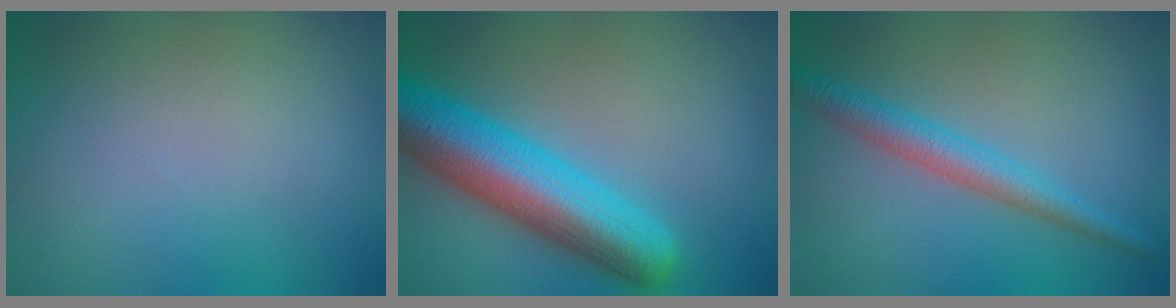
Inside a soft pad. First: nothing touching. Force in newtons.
{"total": 9.2, "press": 9.2, "slide": 0.3}
{"total": 3.2, "press": 3.2, "slide": 0.2}